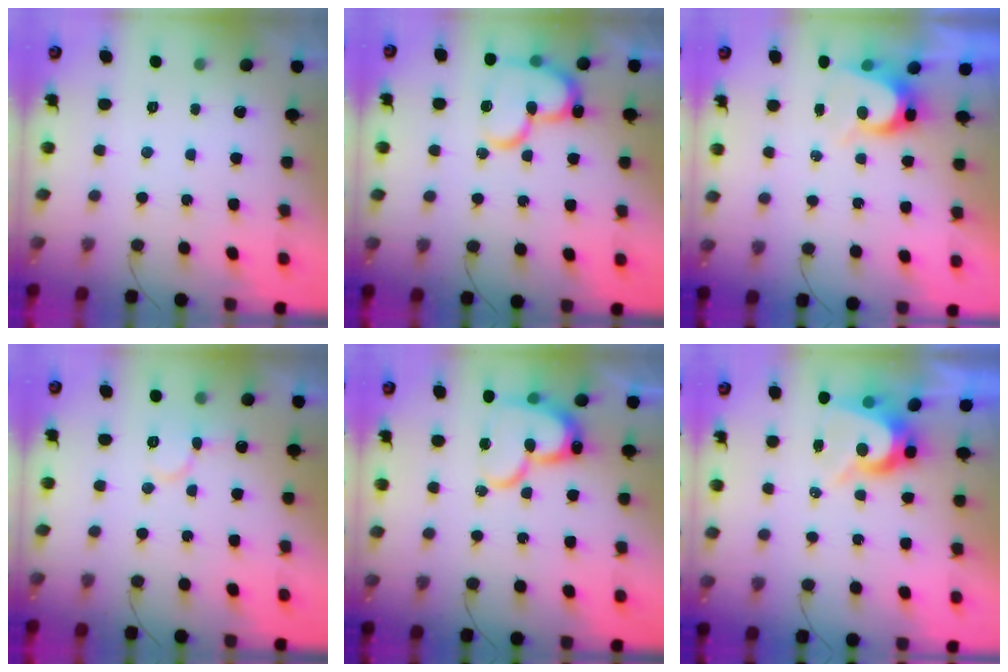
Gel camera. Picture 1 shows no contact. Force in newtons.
{"total": 18.1, "press": 18.1, "slide": 1.8}
{"total": 6.5, "press": 6.5, "slide": 0.6}
{"total": 8.8, "press": 8.7, "slide": 1.2}
{"total": 17.6, "press": 17.5, "slide": 1.0}
{"total": 8.0, "press": 8.0, "slide": 0.7}